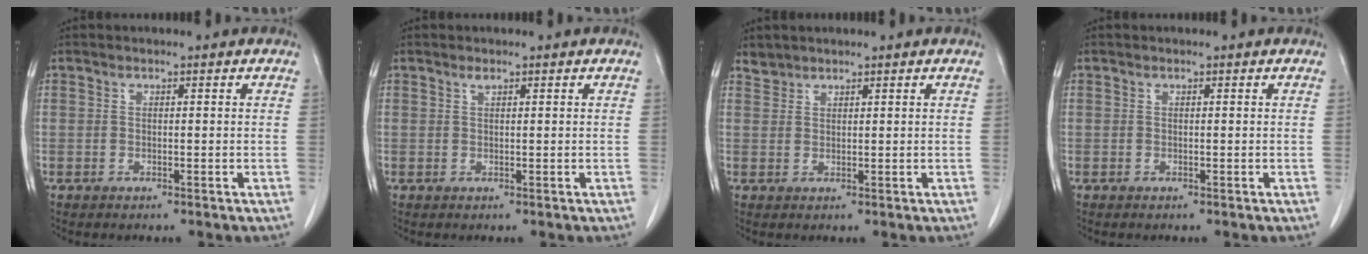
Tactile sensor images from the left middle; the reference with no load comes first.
{"total": 0.6, "force": [0.5, 0.0, 0.3], "torque": [-0.010, -0.001, 0.010]}
{"total": 1.4, "force": [1.3, 0.4, -0.3], "torque": [0.006, 0.003, 0.025]}
{"total": 0.0}